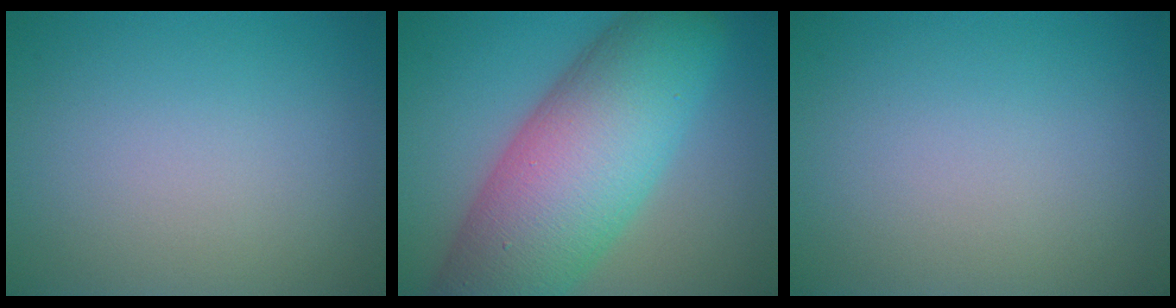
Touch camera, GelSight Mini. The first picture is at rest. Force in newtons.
{"total": 13.7, "press": 13.7, "slide": 0.4}
{"total": 0.0}